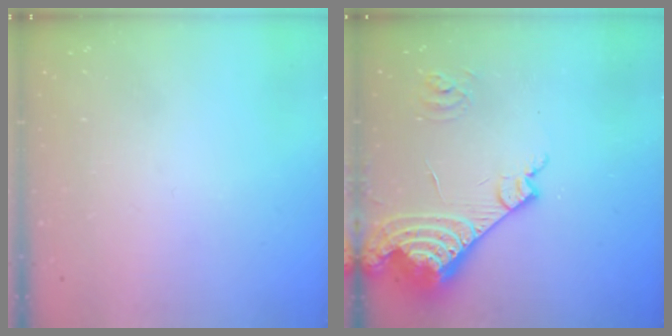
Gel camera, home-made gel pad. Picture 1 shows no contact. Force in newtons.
{"total": 17.0, "press": 16.9, "slide": 2.0}